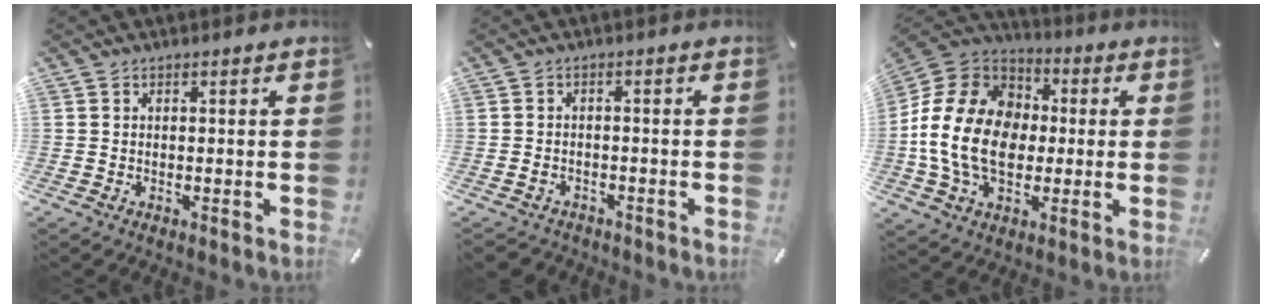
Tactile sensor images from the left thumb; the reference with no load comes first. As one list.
[{"total": 2.4, "force": [-1.5, 1.7, 0.8], "torque": [-0.015, 0.008, -0.032]}, {"total": 18.5, "force": [-2.2, 14.5, 11.2], "torque": [-0.240, 0.023, -0.042]}]